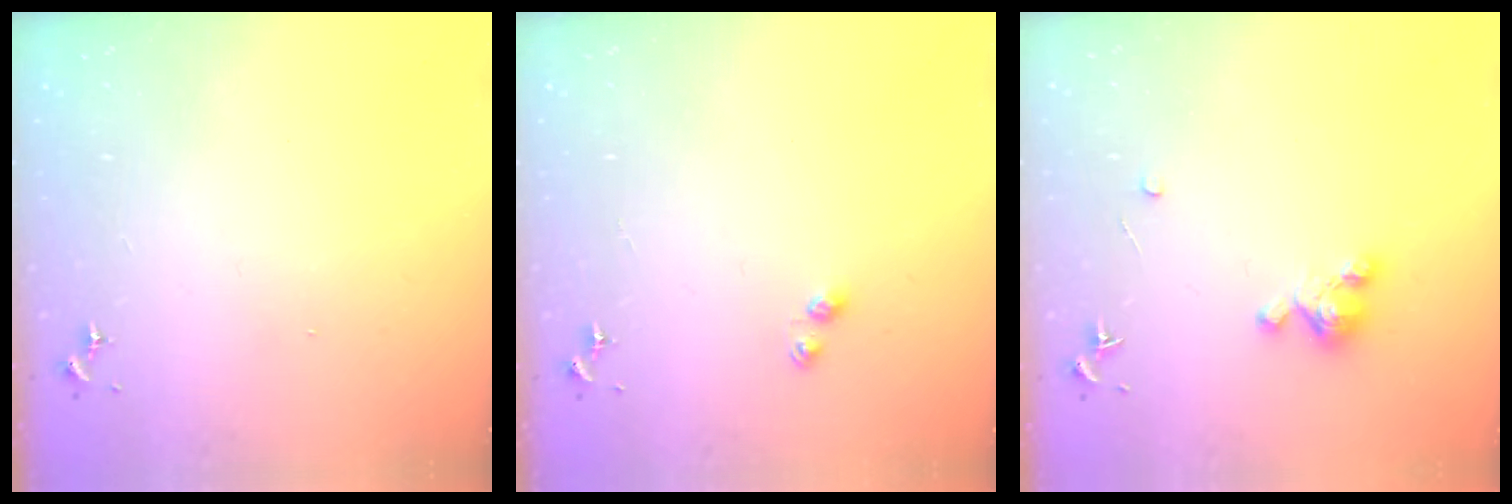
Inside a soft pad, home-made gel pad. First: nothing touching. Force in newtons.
{"total": 3.6, "press": 3.5, "slide": 0.4}
{"total": 5.2, "press": 5.2, "slide": 0.3}